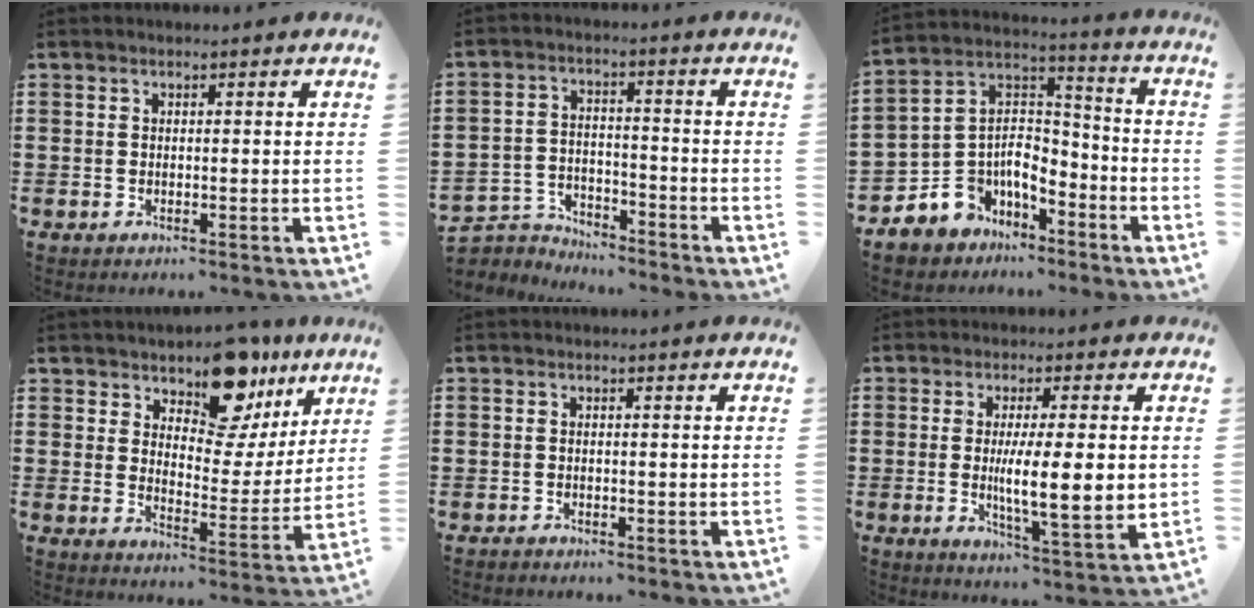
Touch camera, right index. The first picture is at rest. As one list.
[{"total": 4.7, "force": [-4.6, 0.9, -0.3], "torque": [-0.016, 0.000, -0.101]}, {"total": 6.2, "force": [-3.7, 5.0, 0.1], "torque": [-0.036, -0.008, -0.073]}, {"total": 11.7, "force": [9.4, 4.8, 5.1], "torque": [-0.094, -0.046, 0.173]}, {"total": 0.9, "force": [-0.9, 0.1, -0.2], "torque": [0.001, 0.000, -0.020]}, {"total": 8.8, "force": [0.2, 1.7, 8.6], "torque": [-0.135, -0.010, 0.000]}]